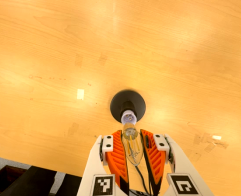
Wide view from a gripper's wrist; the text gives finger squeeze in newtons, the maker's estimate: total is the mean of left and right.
{"total": 21.6, "left": 24.3, "right": 19.0}